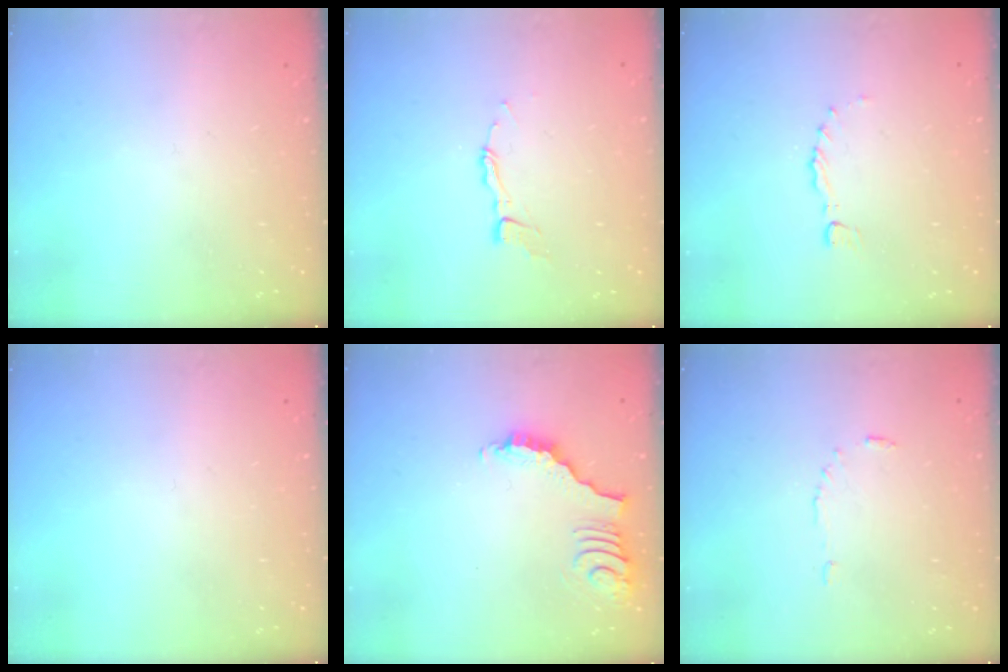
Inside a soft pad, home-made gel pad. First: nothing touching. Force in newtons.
{"total": 4.0, "press": 4.0, "slide": 0.2}
{"total": 0.0}
{"total": 0.0}
{"total": 3.7, "press": 3.7, "slide": 0.7}
{"total": 3.5, "press": 3.5, "slide": 0.3}